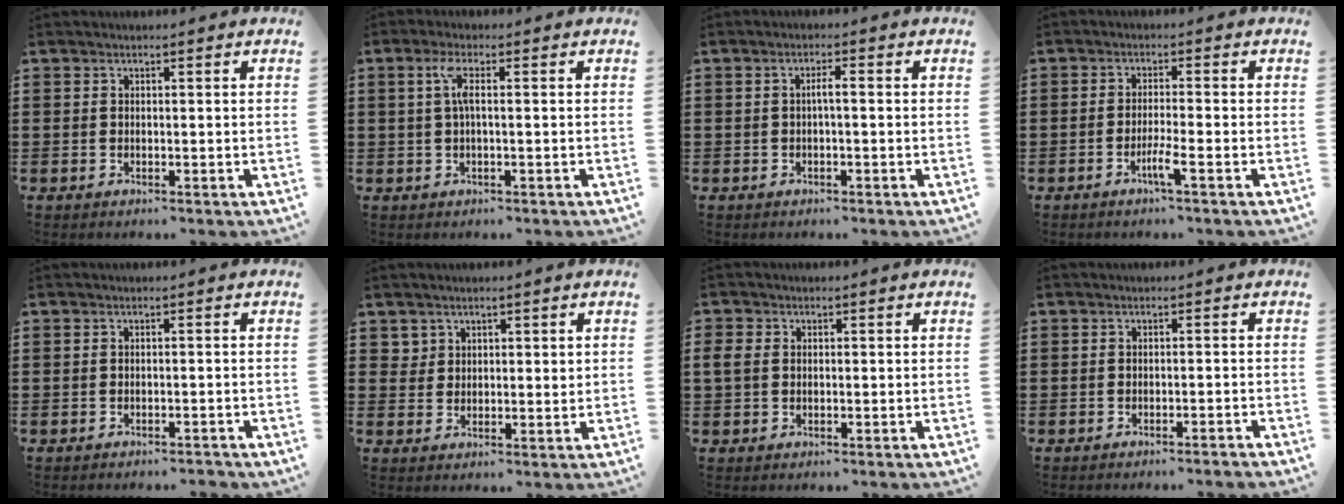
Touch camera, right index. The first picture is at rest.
{"total": 3.1, "force": [0.3, 0.6, 3.0], "torque": [-0.062, 0.004, 0.002]}
{"total": 1.7, "force": [-0.3, 0.2, 1.6], "torque": [-0.031, 0.001, -0.007]}
{"total": 3.2, "force": [-1.9, -0.1, 2.6], "torque": [-0.052, -0.006, -0.038]}
{"total": 1.0, "force": [-0.9, 0.1, 0.2], "torque": [-0.009, -0.001, -0.020]}
{"total": 2.5, "force": [1.7, 1.8, 0.4], "torque": [-0.008, 0.003, 0.033]}
{"total": 2.0, "force": [0.1, 1.7, 1.2], "torque": [-0.034, 0.004, -0.002]}
{"total": 1.1, "force": [-1.0, -0.3, 0.3], "torque": [-0.007, 0.000, -0.020]}